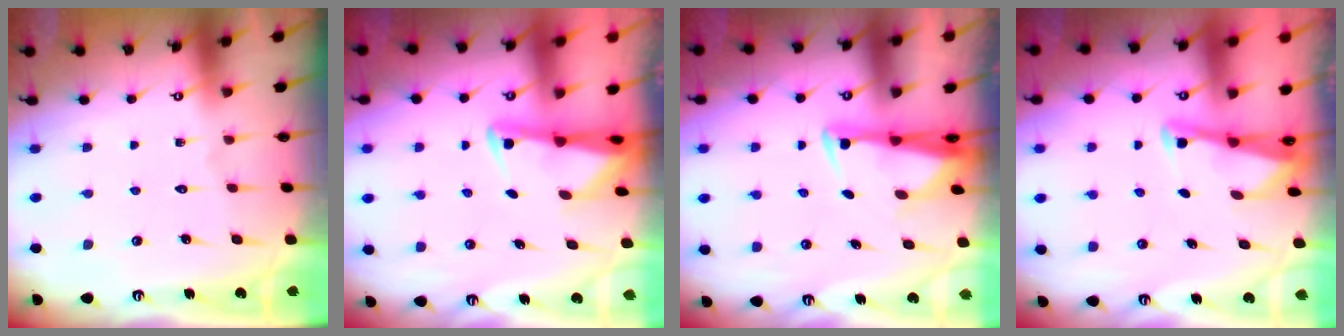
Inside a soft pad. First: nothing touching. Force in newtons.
{"total": 2.3, "press": 2.2, "slide": 0.4}
{"total": 2.8, "press": 2.7, "slide": 1.0}
{"total": 2.6, "press": 2.6, "slide": 0.1}